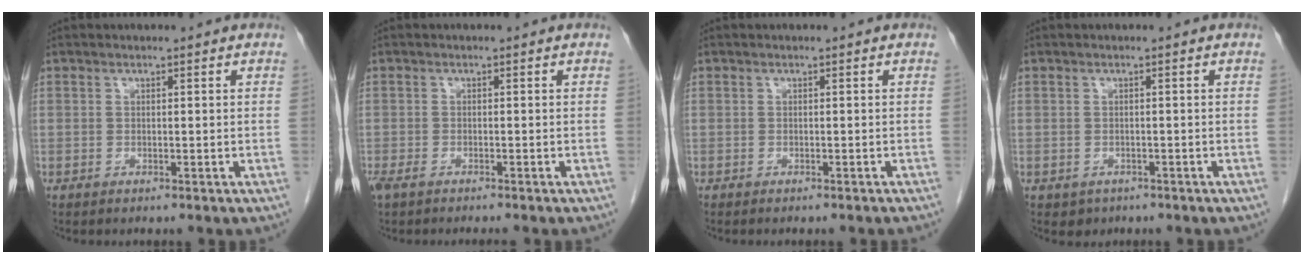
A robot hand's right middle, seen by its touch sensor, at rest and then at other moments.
{"total": 4.0, "force": [-3.2, 0.9, 2.3], "torque": [-0.039, -0.010, -0.048]}
{"total": 2.5, "force": [-2.3, 0.0, 1.0], "torque": [-0.013, 0.000, -0.028]}
{"total": 1.7, "force": [-0.9, 1.4, 0.3], "torque": [-0.006, 0.003, -0.007]}